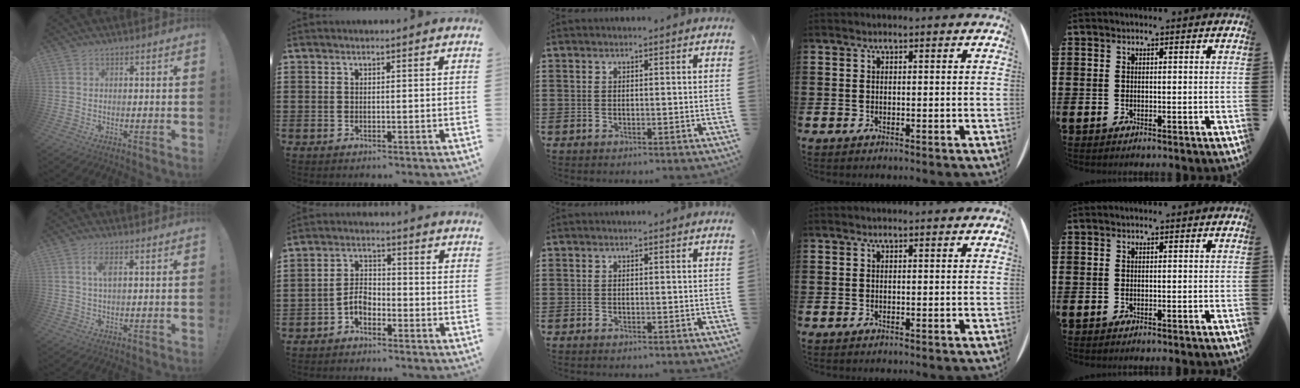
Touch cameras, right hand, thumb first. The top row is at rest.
{"thumb": {"total": 3.8, "force": [1.2, 1.1, 3.4], "torque": [-0.065, 0.001, 0.020]}, "index": {"total": 3.8, "force": [-2.2, 2.2, 2.2], "torque": [-0.057, 0.002, -0.048]}}